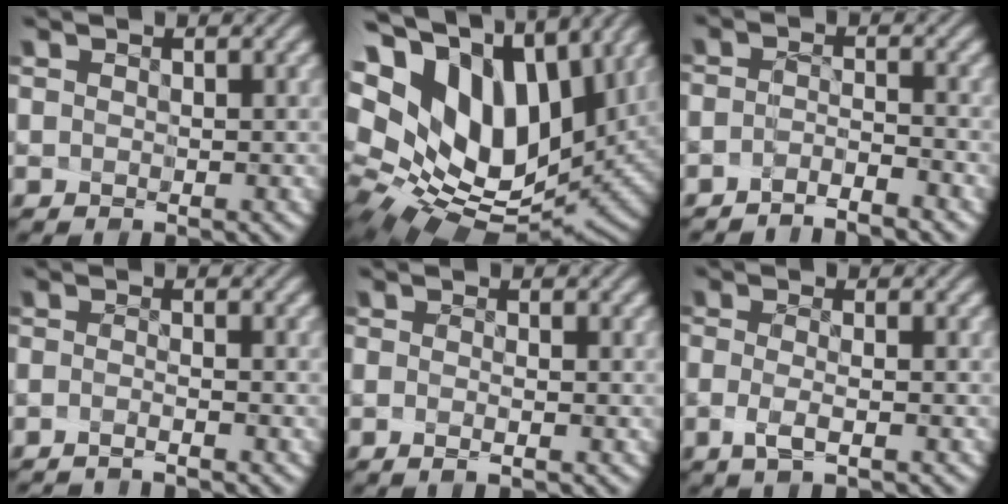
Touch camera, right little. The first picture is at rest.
{"total": 16.5, "force": [5.4, 10.5, 11.4], "torque": [-0.228, -0.002, 0.124]}
{"total": 3.2, "force": [-2.8, -1.4, -0.2], "torque": [0.002, -0.017, -0.041]}
{"total": 2.4, "force": [-2.0, -1.4, -0.4], "torque": [0.007, -0.024, -0.023]}
{"total": 1.2, "force": [-0.9, -0.5, 0.6], "torque": [0.007, -0.019, -0.009]}
{"total": 2.0, "force": [-1.7, -0.9, 0.7], "torque": [-0.020, -0.024, -0.022]}